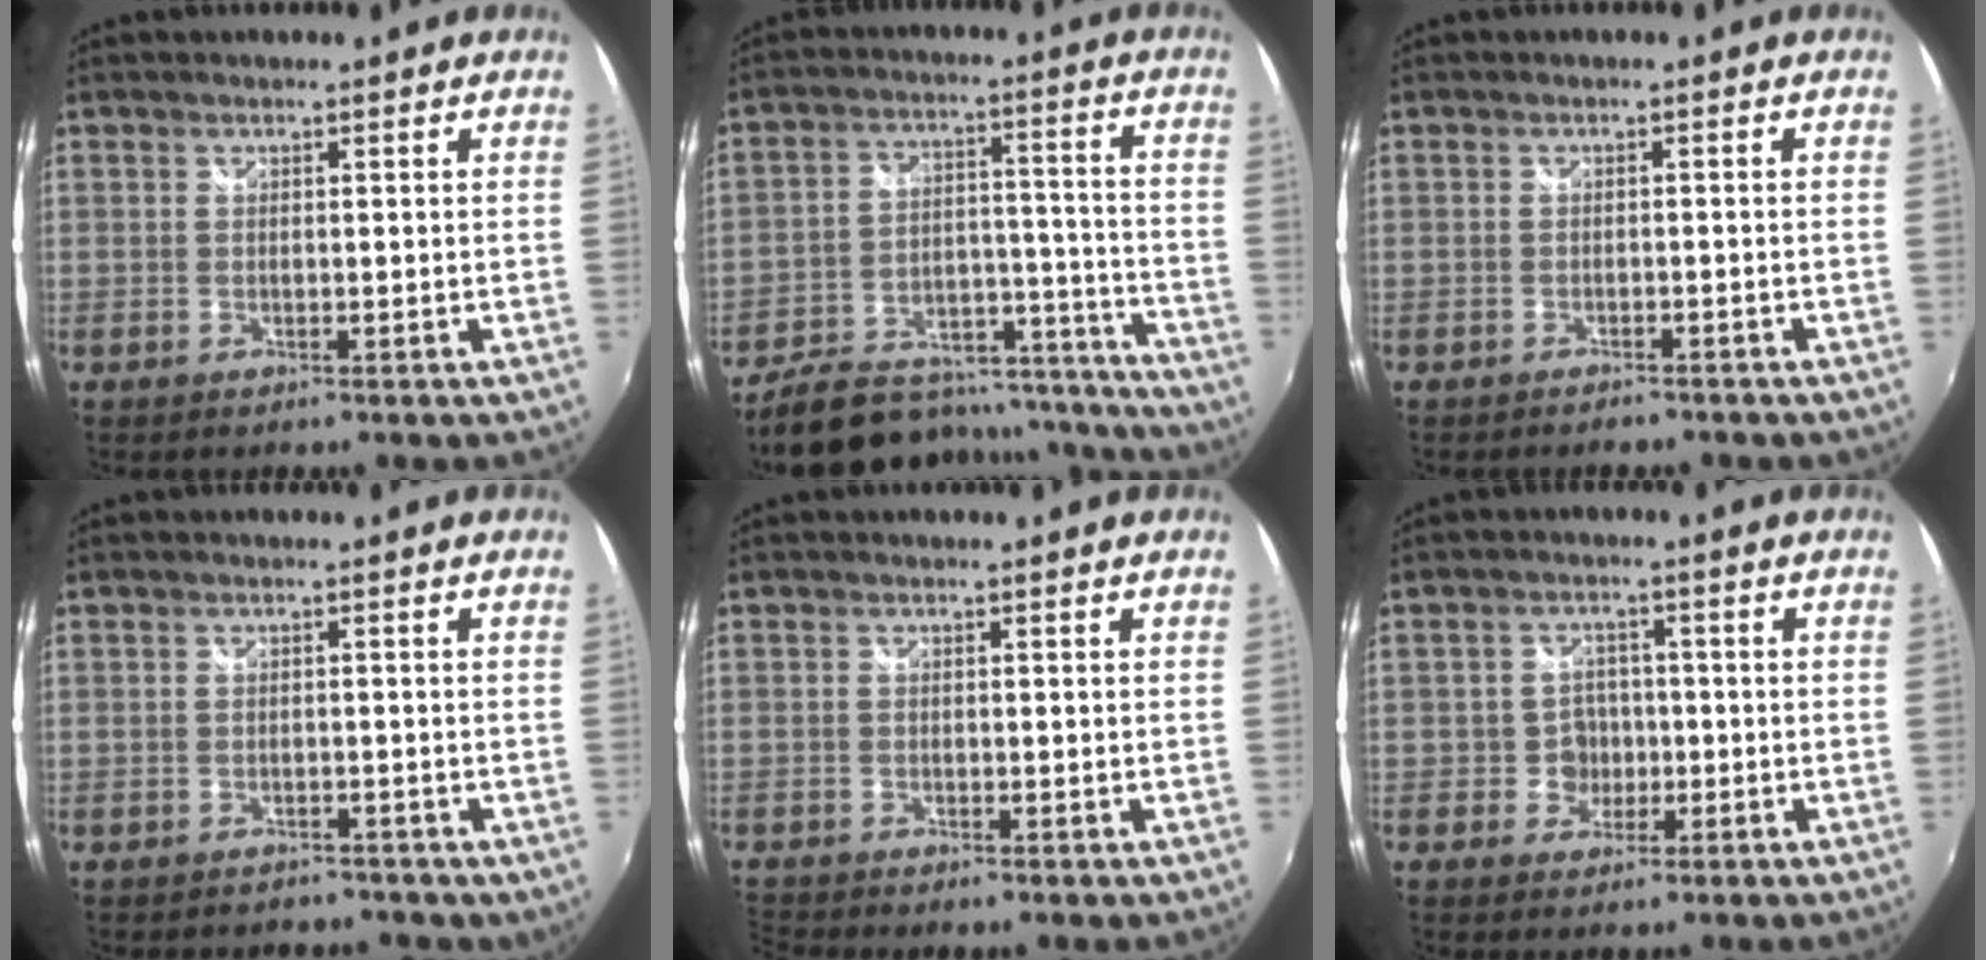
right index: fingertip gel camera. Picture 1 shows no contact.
{"total": 21.2, "force": [-16.5, 10.2, 8.5], "torque": [-0.151, 0.051, -0.197]}
{"total": 3.2, "force": [-2.9, 1.0, 1.0], "torque": [-0.026, -0.009, -0.039]}
{"total": 4.3, "force": [-3.5, 2.4, 1.0], "torque": [-0.017, 0.000, -0.041]}
{"total": 2.1, "force": [-2.0, -0.1, 0.7], "torque": [-0.021, -0.013, -0.045]}
{"total": 3.8, "force": [-1.1, 3.6, 0.4], "torque": [-0.005, 0.014, -0.017]}